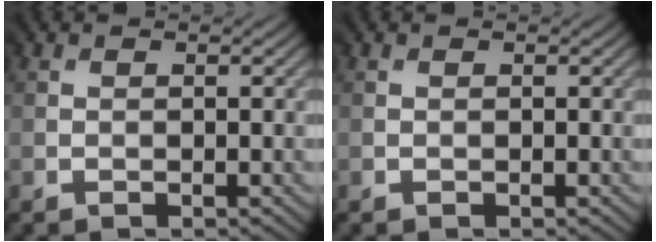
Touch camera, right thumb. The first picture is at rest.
{"total": 0.0}